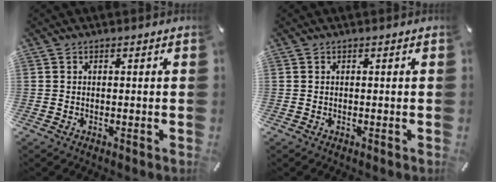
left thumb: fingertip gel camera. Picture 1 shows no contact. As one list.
[{"total": 0.0}]